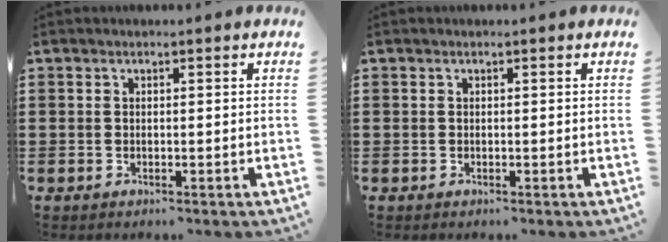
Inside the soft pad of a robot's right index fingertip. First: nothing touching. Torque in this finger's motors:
{"motor_torque": [0.00, 0.00, 0.00, 0.00]}